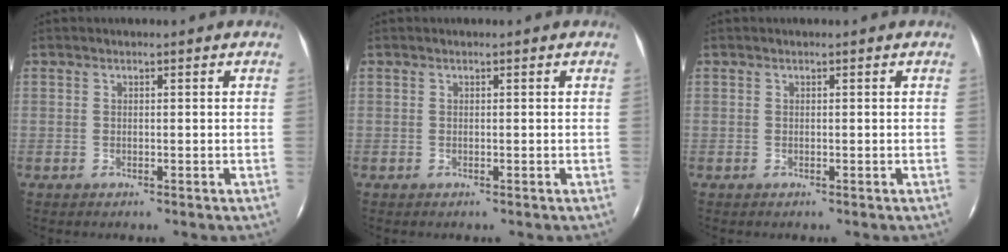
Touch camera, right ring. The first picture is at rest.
{"total": 0.0}
{"total": 0.0}